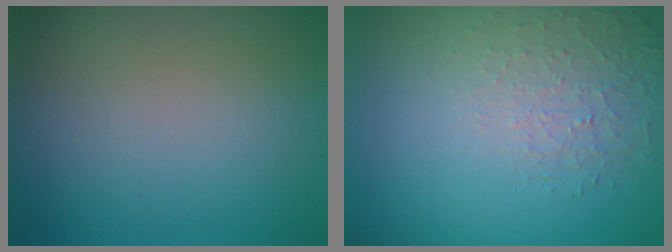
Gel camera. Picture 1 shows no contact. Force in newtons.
{"total": 1.5, "press": 0.8, "slide": 1.3}